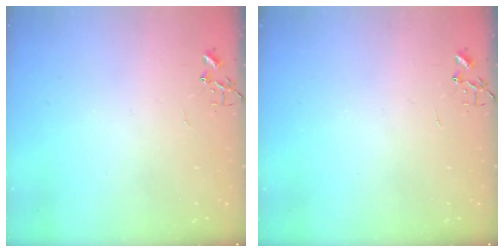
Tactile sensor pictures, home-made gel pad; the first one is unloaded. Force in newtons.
{"total": 0.0}